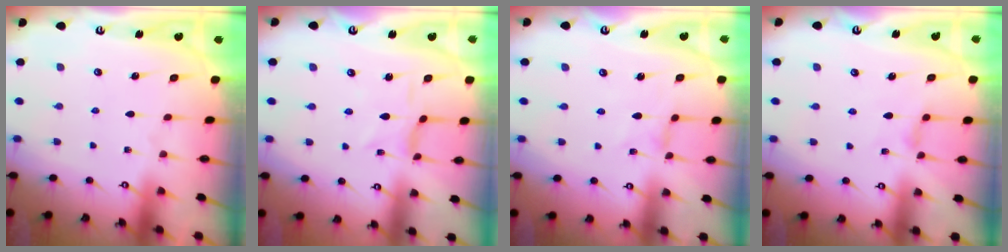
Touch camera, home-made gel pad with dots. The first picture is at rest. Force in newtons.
{"total": 1.9, "press": 1.8, "slide": 0.5}
{"total": 1.0, "press": 1.0, "slide": 0.2}
{"total": 4.6, "press": 4.5, "slide": 0.6}